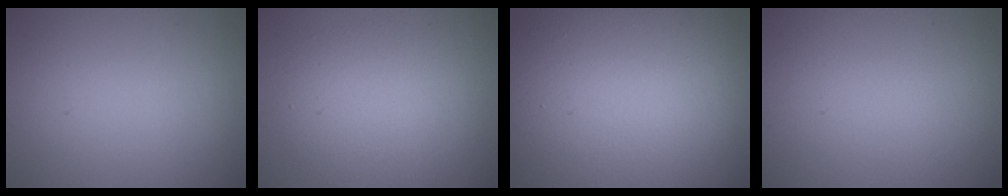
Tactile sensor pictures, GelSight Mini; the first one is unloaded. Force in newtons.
{"total": 5.3, "press": 5.3, "slide": 0.3}
{"total": 19.5, "press": 19.5, "slide": 0.9}
{"total": 0.0}